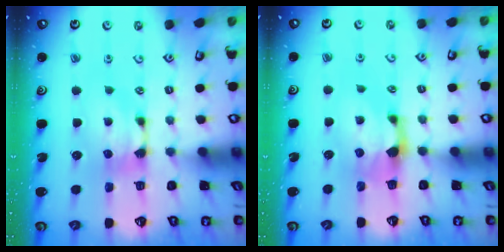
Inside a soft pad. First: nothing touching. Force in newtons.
{"total": 1.6, "press": 0.6, "slide": 1.5}